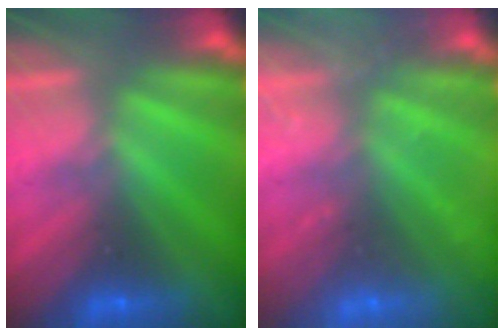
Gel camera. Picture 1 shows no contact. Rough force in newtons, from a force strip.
{"total": 2.4}